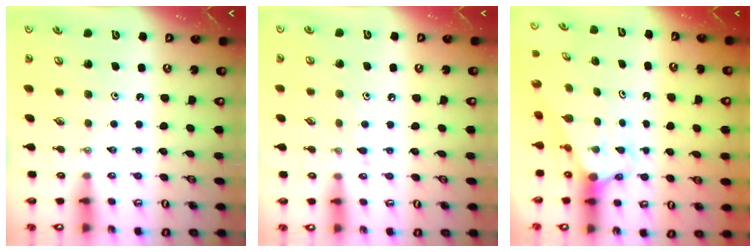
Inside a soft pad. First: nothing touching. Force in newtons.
{"total": 4.9, "press": 4.8, "slide": 0.5}
{"total": 2.6, "press": 2.6, "slide": 0.0}